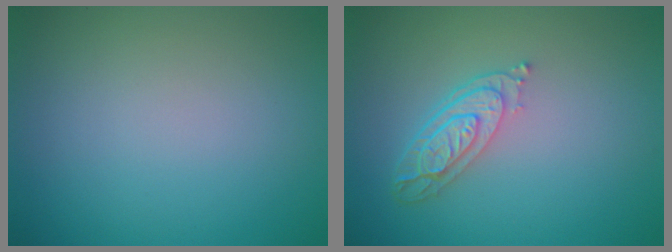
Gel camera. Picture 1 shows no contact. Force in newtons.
{"total": 3.8, "press": 2.9, "slide": 2.5}